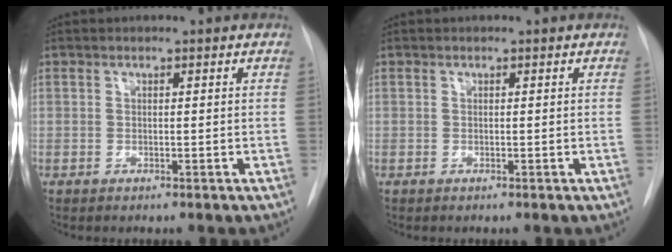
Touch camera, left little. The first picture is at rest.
{"total": 0.0}